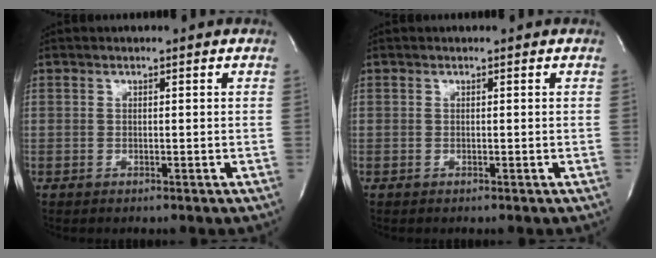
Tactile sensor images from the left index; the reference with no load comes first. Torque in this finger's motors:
{"motor_torque": [0.00, 0.00, 0.00, 0.00]}